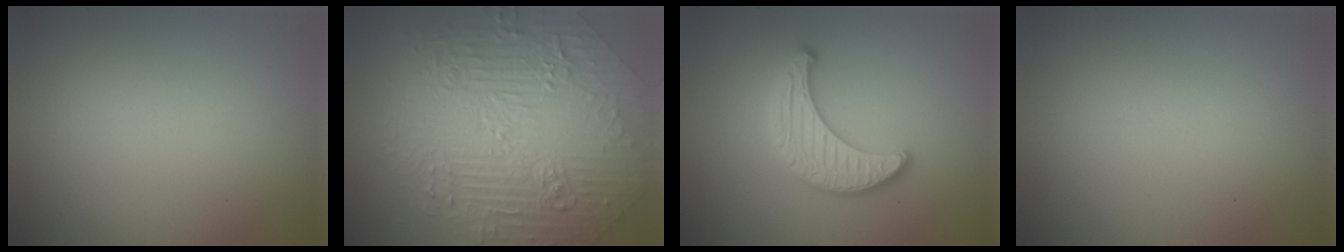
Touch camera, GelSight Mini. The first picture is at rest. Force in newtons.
{"total": 10.8, "press": 7.5, "slide": 7.8}
{"total": 3.3, "press": 3.2, "slide": 0.4}
{"total": 0.0}